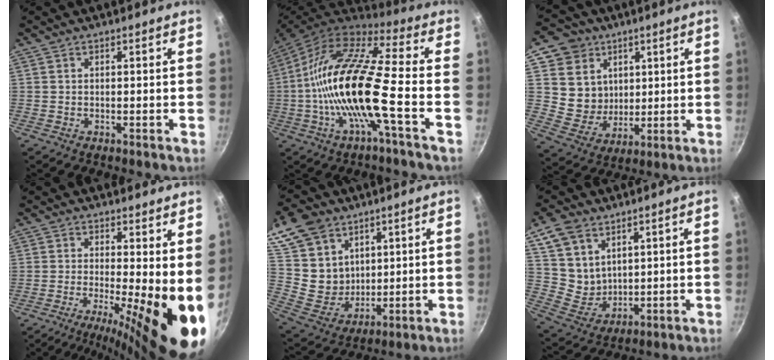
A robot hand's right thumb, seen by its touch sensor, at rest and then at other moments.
{"total": 19.8, "force": [-3.7, 4.3, 18.9], "torque": [-0.356, 0.038, -0.091]}
{"total": 11.9, "force": [4.3, 10.5, 3.4], "torque": [-0.022, -0.022, 0.086]}
{"total": 12.4, "force": [-1.2, 2.7, 12.1], "torque": [-0.164, -0.016, -0.023]}
{"total": 15.7, "force": [8.5, 11.6, 6.3], "torque": [-0.090, -0.033, 0.177]}
{"total": 10.3, "force": [5.7, 7.3, 4.6], "torque": [-0.063, -0.025, 0.126]}